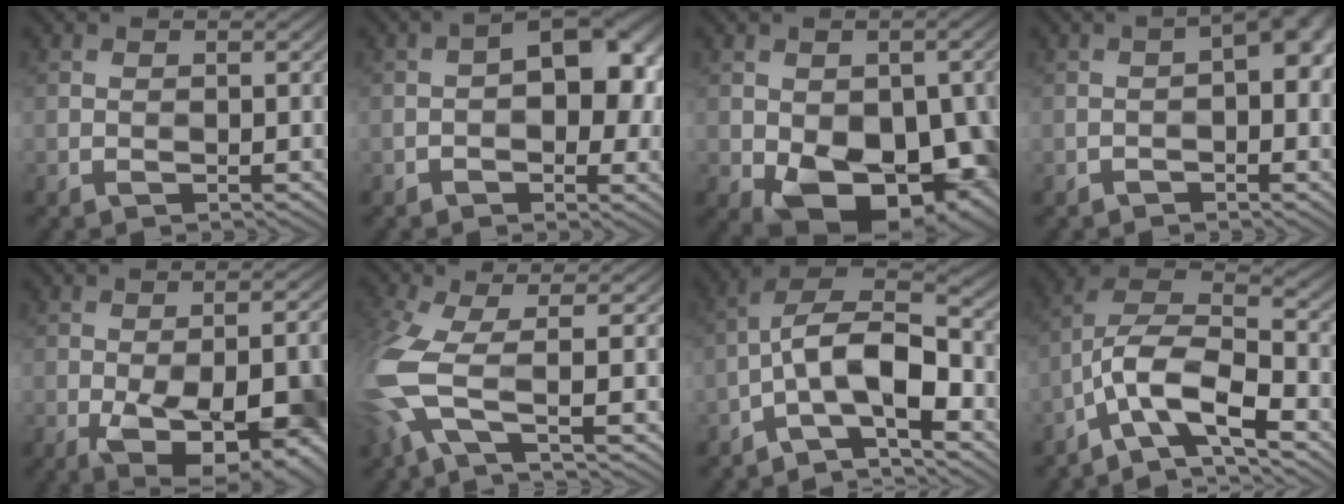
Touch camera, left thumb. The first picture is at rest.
{"total": 6.8, "force": [0.0, 3.6, 5.8], "torque": [-0.073, 0.008, 0.004]}
{"total": 13.8, "force": [-3.8, 8.7, 10.0], "torque": [-0.136, -0.041, -0.038]}
{"total": 4.4, "force": [-0.4, 1.3, 4.2], "torque": [-0.056, 0.009, -0.003]}
{"total": 13.3, "force": [-5.0, 5.5, 11.0], "torque": [-0.159, -0.009, -0.061]}
{"total": 7.2, "force": [-0.4, 2.4, 6.8], "torque": [-0.161, -0.007, -0.020]}
{"total": 11.7, "force": [-4.9, 4.8, 9.5], "torque": [-0.165, -0.003, -0.083]}
{"total": 11.5, "force": [-6.1, 4.8, 8.5], "torque": [-0.177, -0.011, -0.109]}